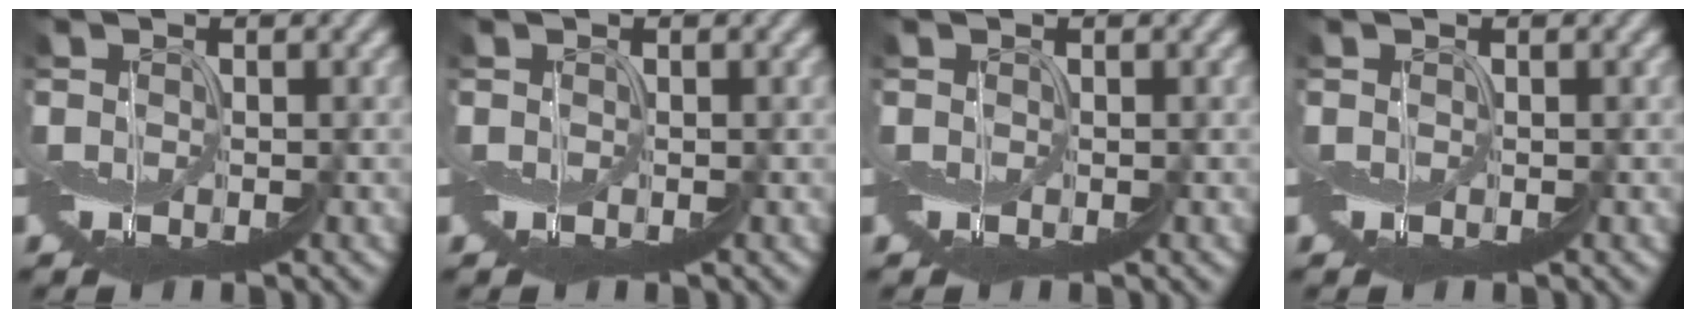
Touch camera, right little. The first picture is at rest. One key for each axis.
{"total": 0.0}
{"total": 0.0}
{"total": 0.0}